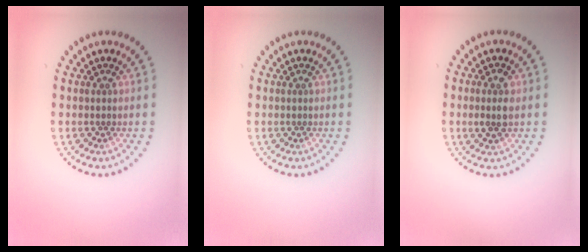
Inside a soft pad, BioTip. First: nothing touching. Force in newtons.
{"total": 0.0}
{"total": 2.2, "press": 2.1, "slide": 0.2}